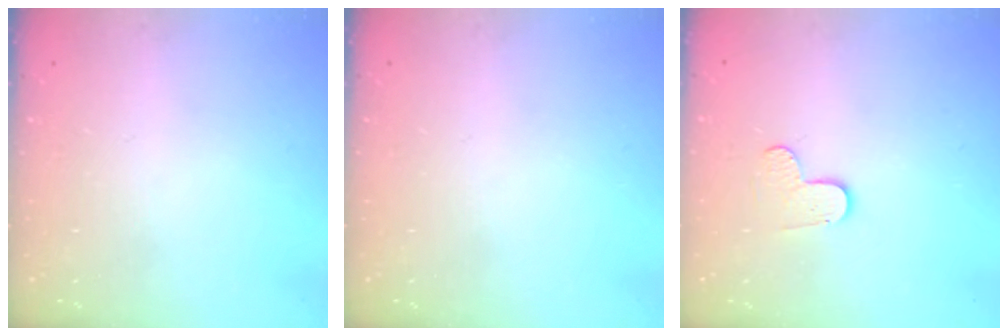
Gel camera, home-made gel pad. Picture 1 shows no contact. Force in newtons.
{"total": 0.0}
{"total": 4.1, "press": 4.1, "slide": 0.3}